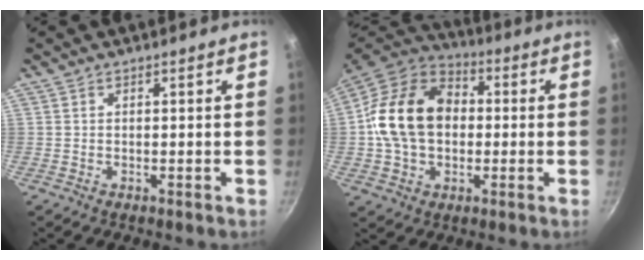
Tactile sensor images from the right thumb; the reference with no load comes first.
{"total": 18.9, "force": [0.2, 13.8, 12.9], "torque": [-0.218, 0.026, -0.002]}